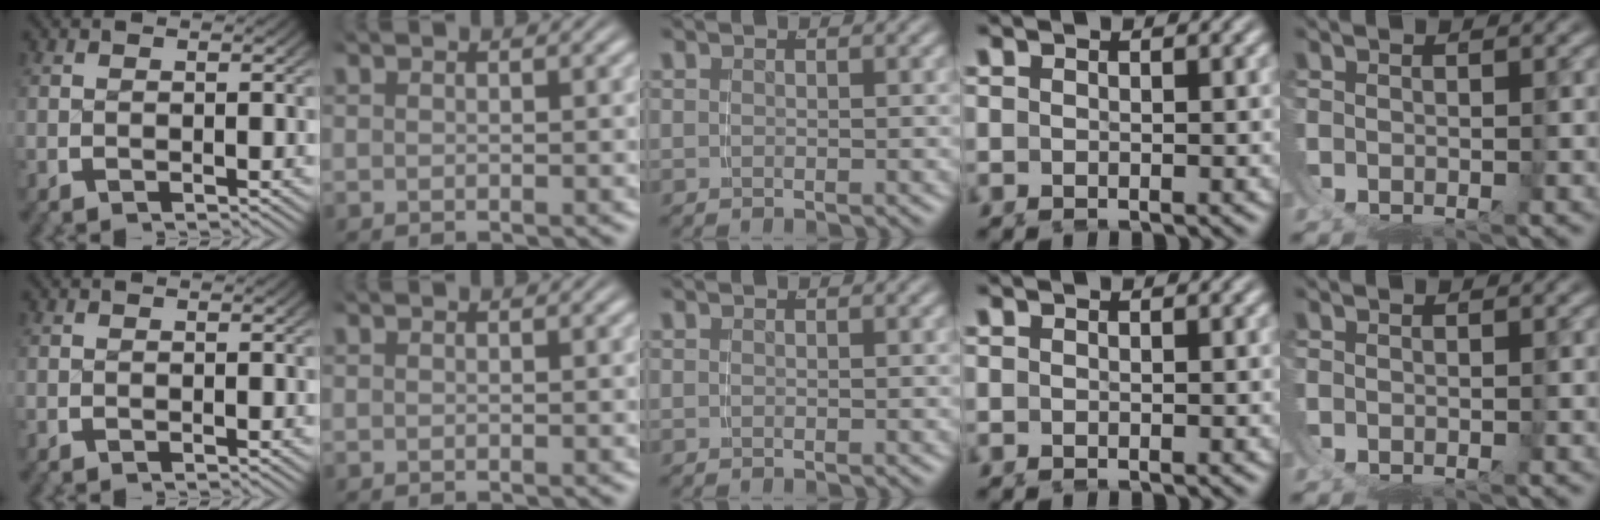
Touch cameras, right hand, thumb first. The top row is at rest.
{}